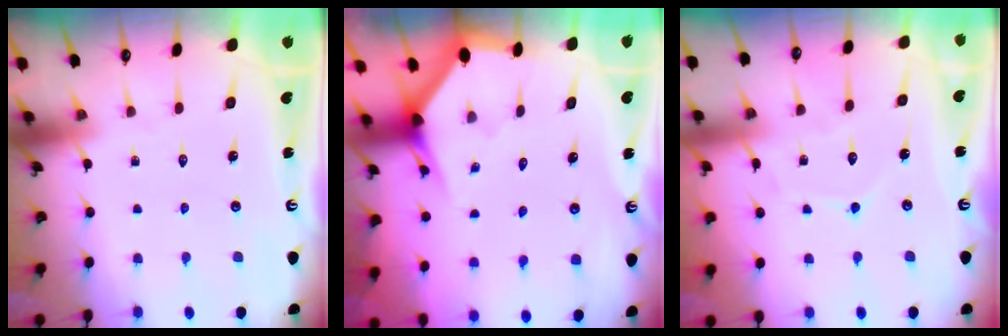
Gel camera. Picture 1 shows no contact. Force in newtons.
{"total": 2.9, "press": 2.9, "slide": 0.2}
{"total": 7.2, "press": 7.1, "slide": 0.9}